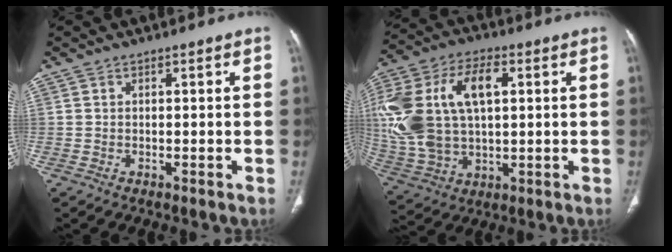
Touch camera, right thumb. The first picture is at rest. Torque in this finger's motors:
{"motor_torque": [2.36, 2.65, 2.22, 0.24, 0.25]}